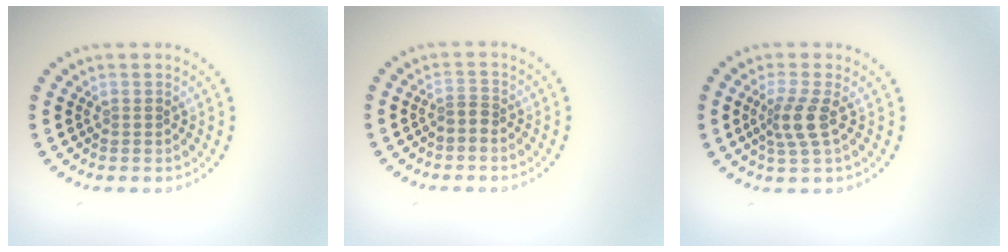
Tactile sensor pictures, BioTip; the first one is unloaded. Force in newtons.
{"total": 1.1, "press": 0.6, "slide": 0.9}
{"total": 2.7, "press": 2.0, "slide": 1.7}